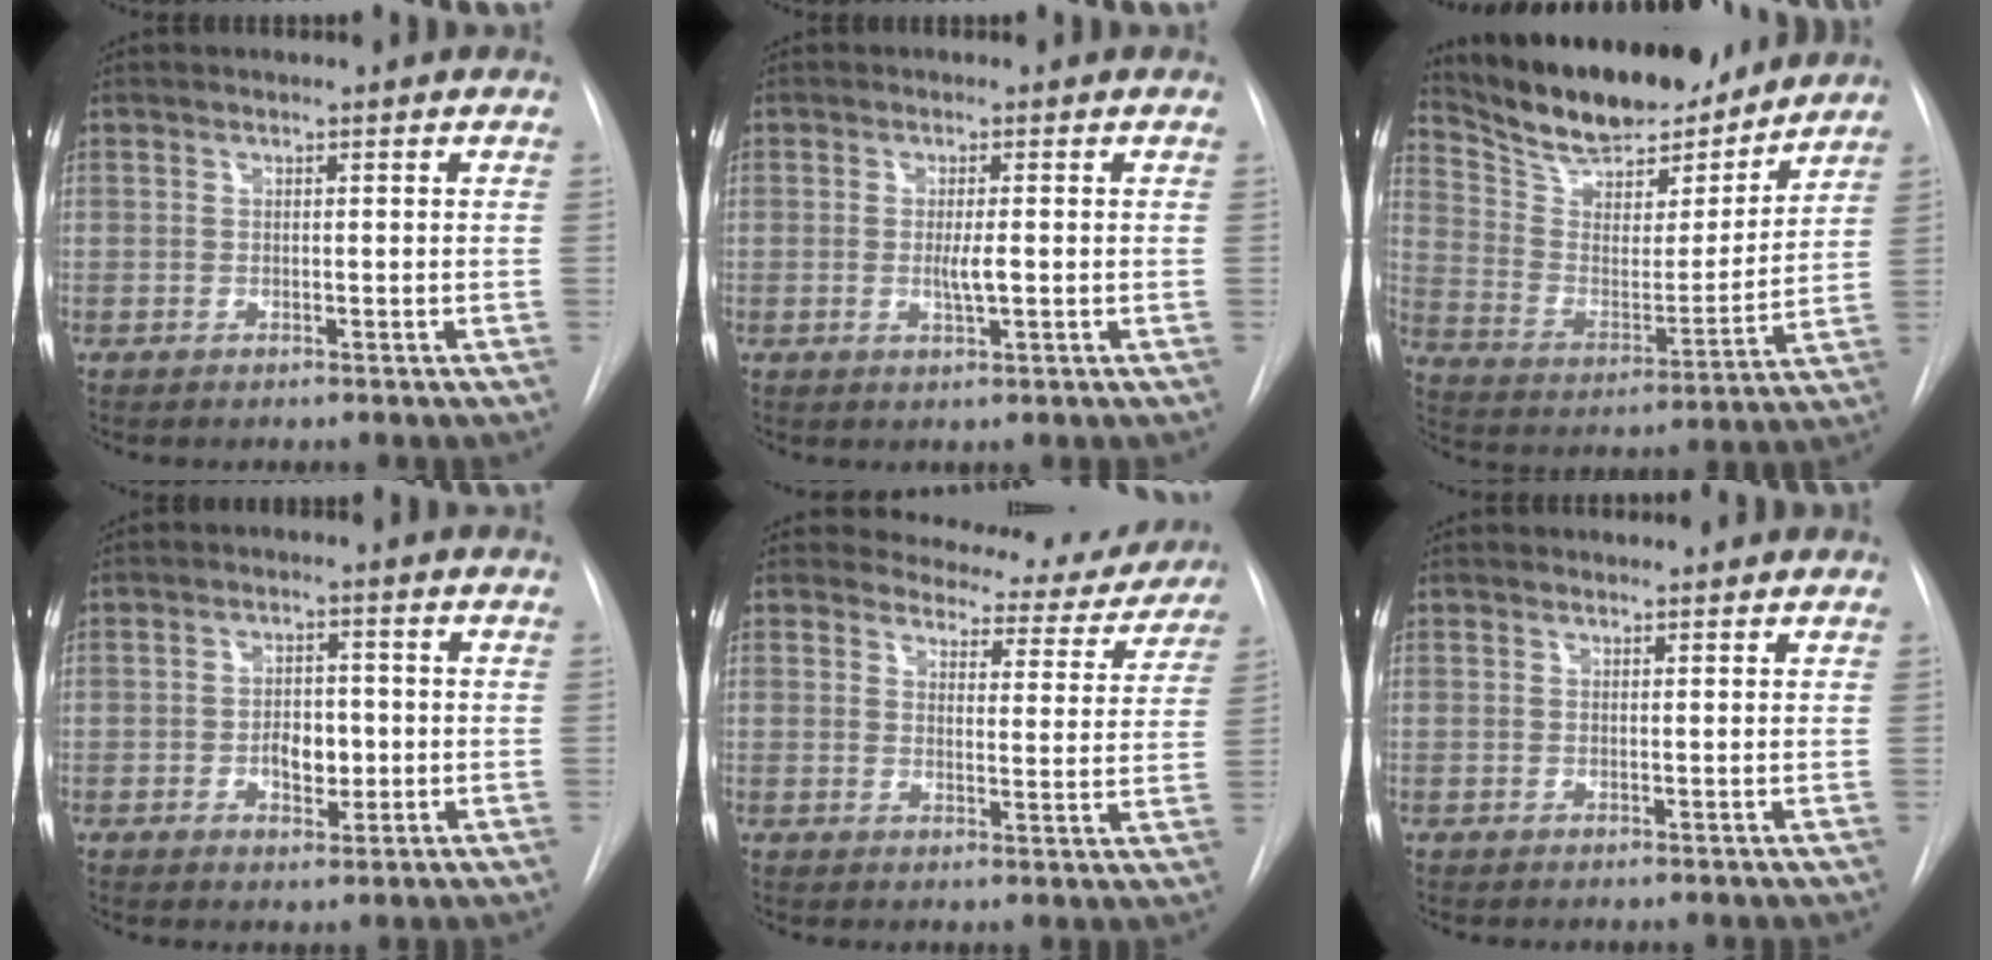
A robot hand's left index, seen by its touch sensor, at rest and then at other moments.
{"total": 2.2, "force": [-0.2, 0.3, 2.2], "torque": [-0.043, -0.004, -0.004]}
{"total": 19.8, "force": [17.7, 5.1, 7.2], "torque": [-0.124, -0.007, 0.290]}
{"total": 4.3, "force": [-0.6, 2.7, 3.3], "torque": [-0.048, 0.004, -0.006]}
{"total": 13.3, "force": [12.6, 4.1, 1.5], "torque": [0.010, -0.036, 0.127]}
{"total": 1.5, "force": [1.4, 0.4, 0.0], "torque": [-0.006, 0.012, 0.023]}